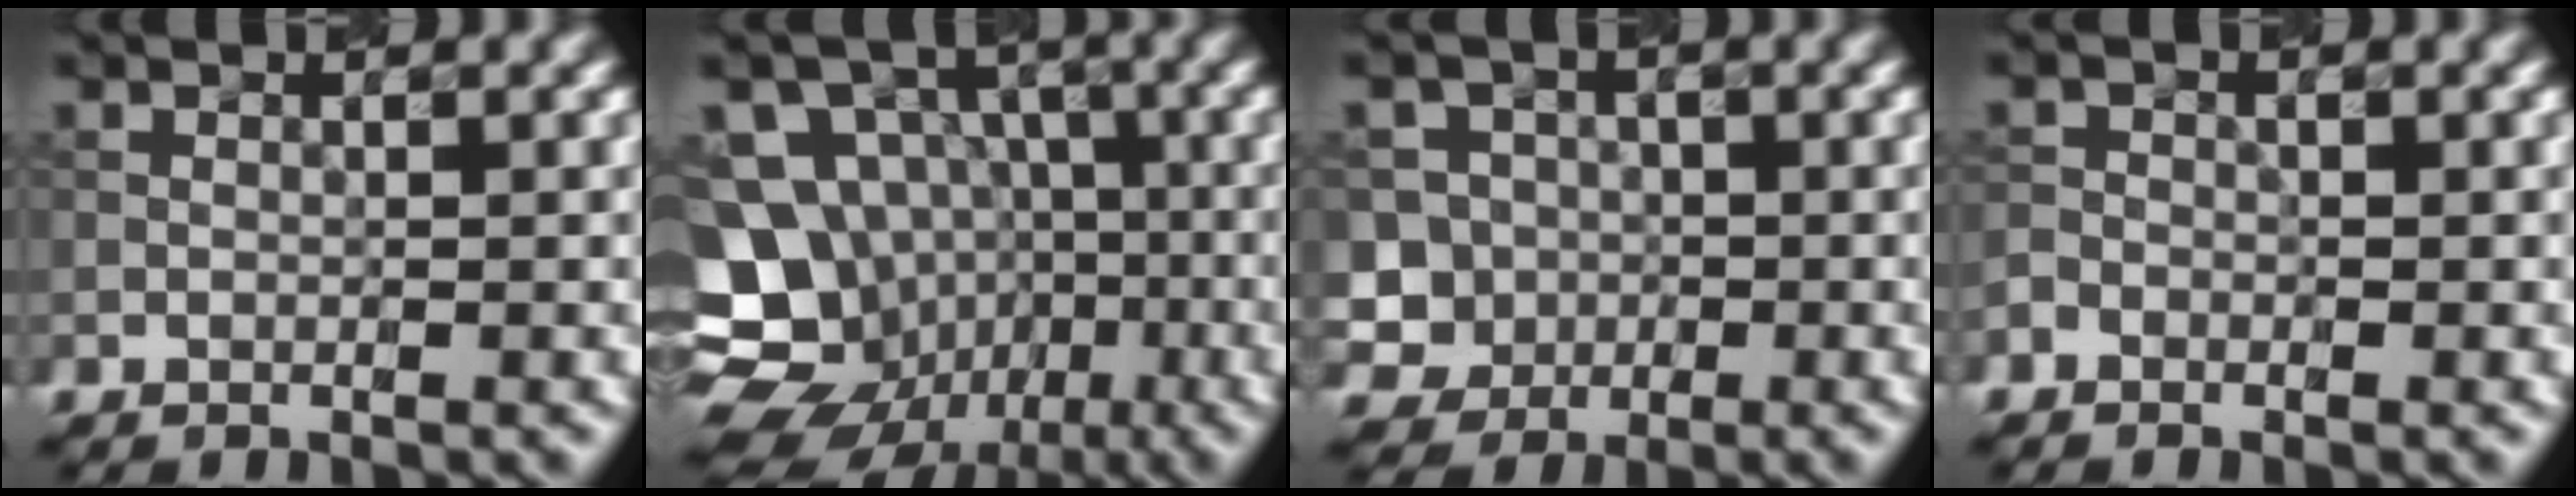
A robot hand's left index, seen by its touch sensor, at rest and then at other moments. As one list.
[{"total": 13.9, "force": [-5.1, 12.0, 4.6], "torque": [-0.100, -0.007, -0.087]}, {"total": 6.1, "force": [-1.3, 5.7, 1.5], "torque": [-0.017, 0.019, -0.051]}, {"total": 1.1, "force": [-0.8, 0.7, 0.1], "torque": [0.002, 0.003, -0.020]}]